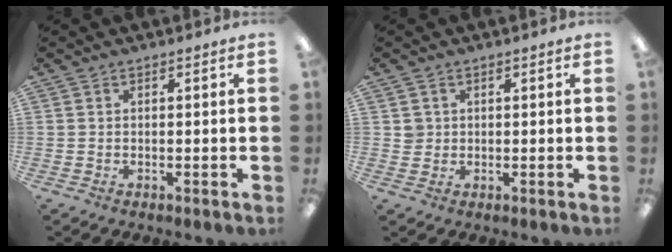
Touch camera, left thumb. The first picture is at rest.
{"total": 2.3, "force": [0.5, 2.2, 0.2], "torque": [0.000, 0.002, 0.005]}